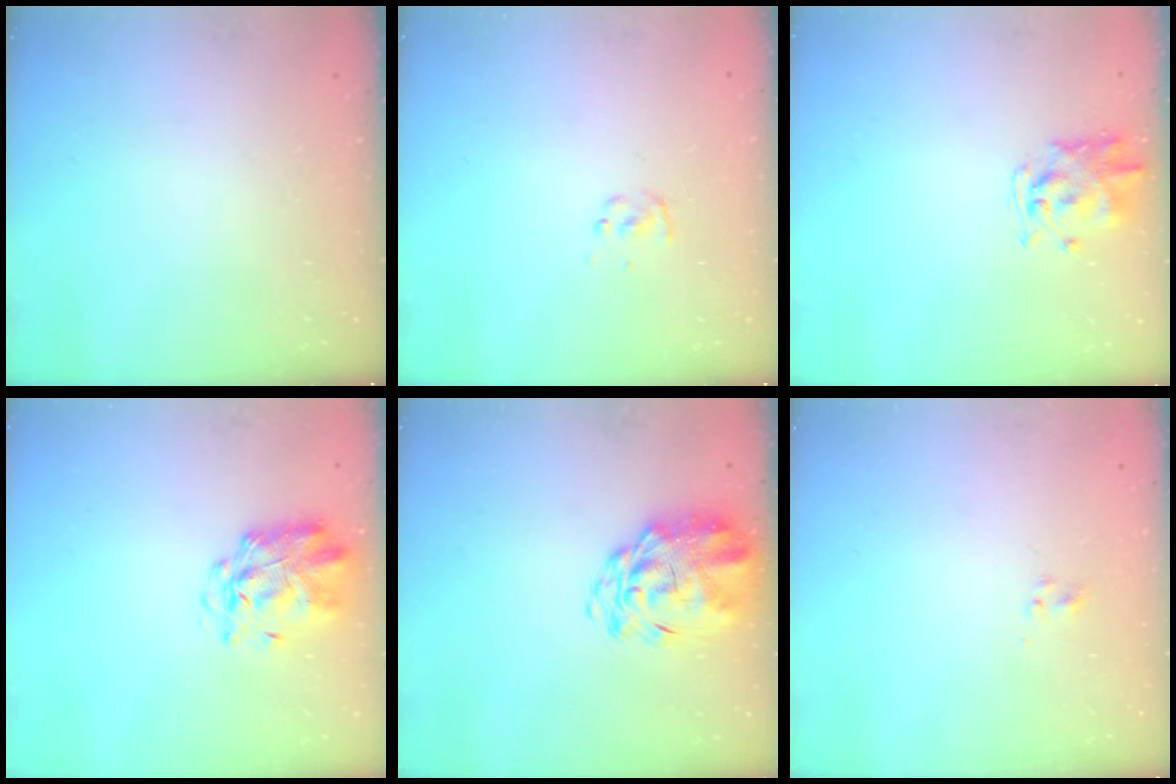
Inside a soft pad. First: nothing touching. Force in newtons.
{"total": 1.1, "press": 1.1, "slide": 0.2}
{"total": 1.7, "press": 1.6, "slide": 0.1}
{"total": 2.8, "press": 2.7, "slide": 0.8}
{"total": 5.9, "press": 5.6, "slide": 2.1}
{"total": 1.3, "press": 1.1, "slide": 0.8}